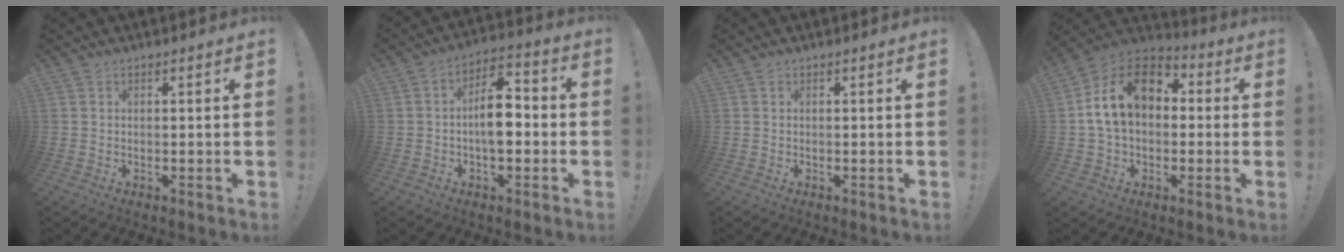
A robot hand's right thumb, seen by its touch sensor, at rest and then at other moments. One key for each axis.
{"total": 11.3, "fx": -1.6, "fy": 6.3, "fz": 9.3, "tx": -0.144, "ty": 0.015, "tz": -0.028}
{"total": 0.0}
{"total": 17.1, "fx": 3.6, "fy": 11.8, "fz": 11.9, "tx": -0.197, "ty": 0.009, "tz": 0.065}